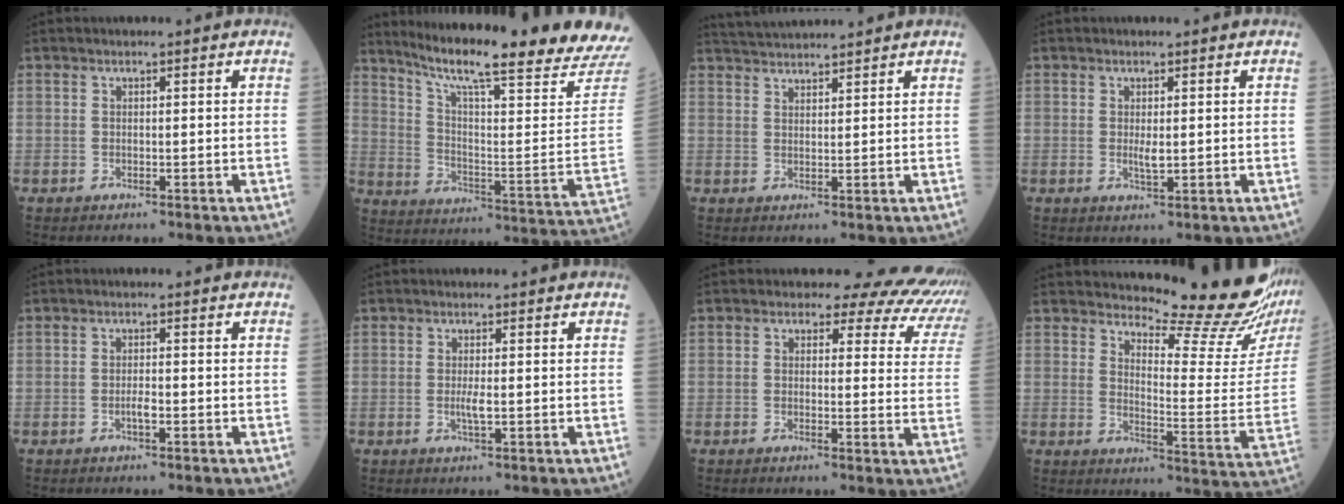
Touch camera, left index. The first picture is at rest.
{"total": 24.6, "force": [21.4, -0.4, 12.3], "torque": [-0.202, -0.087, 0.286]}
{"total": 5.6, "force": [5.5, -0.1, 1.2], "torque": [-0.030, 0.030, 0.094]}
{"total": 1.6, "force": [-0.2, 0.5, 1.5], "torque": [-0.033, -0.009, 0.000]}
{"total": 1.5, "force": [-1.0, 0.3, 1.2], "torque": [-0.025, -0.004, -0.018]}
{"total": 1.7, "force": [-0.5, 0.3, 1.6], "torque": [-0.038, -0.007, -0.008]}
{"total": 12.6, "force": [11.2, 4.7, 3.3], "torque": [-0.012, -0.038, 0.082]}
{"total": 18.7, "force": [17.7, 0.1, 6.0], "torque": [-0.088, -0.139, 0.206]}